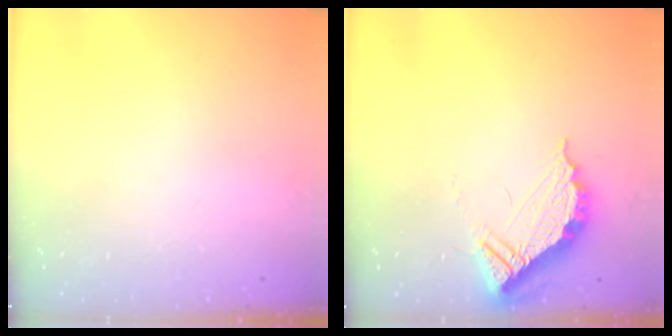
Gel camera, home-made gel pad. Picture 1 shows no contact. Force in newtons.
{"total": 11.4, "press": 11.3, "slide": 0.9}